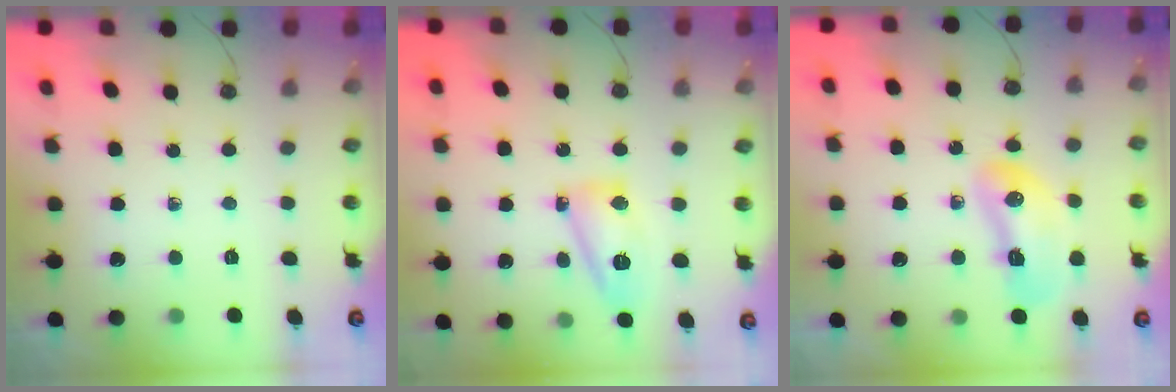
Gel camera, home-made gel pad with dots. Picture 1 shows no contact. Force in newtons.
{"total": 10.5, "press": 10.5, "slide": 0.8}
{"total": 11.6, "press": 11.1, "slide": 3.2}